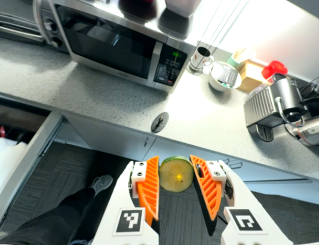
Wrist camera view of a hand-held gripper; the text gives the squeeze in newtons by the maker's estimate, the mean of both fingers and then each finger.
{"total": 9.4, "left": 9.6, "right": 9.2}